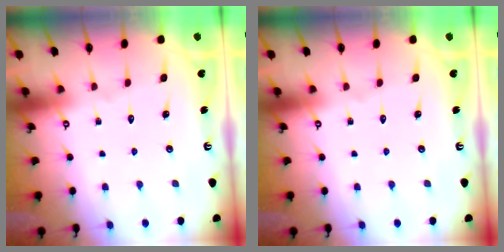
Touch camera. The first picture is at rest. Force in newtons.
{"total": 0.0}